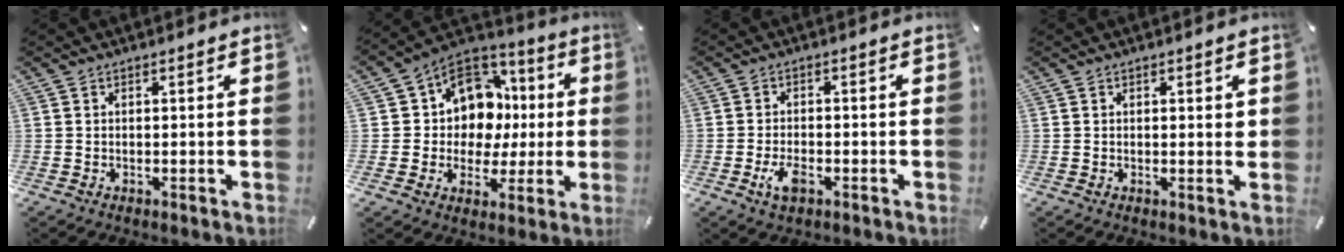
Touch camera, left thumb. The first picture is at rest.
{"total": 12.2, "force": [2.3, 11.0, 4.8], "torque": [-0.078, -0.016, 0.053]}
{"total": 4.4, "force": [-2.0, 2.3, 3.2], "torque": [-0.077, 0.001, -0.039]}
{"total": 1.1, "force": [0.3, 0.7, 0.8], "torque": [-0.006, 0.002, 0.003]}